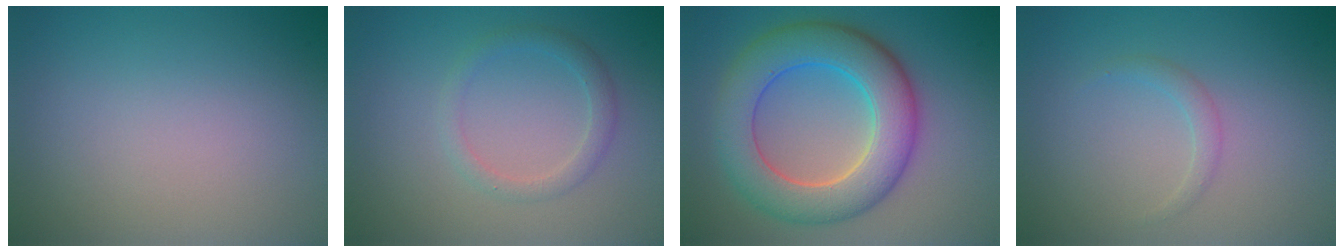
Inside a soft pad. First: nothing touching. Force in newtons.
{"total": 1.9, "press": 1.9, "slide": 0.1}
{"total": 8.7, "press": 8.7, "slide": 0.3}
{"total": 1.1, "press": 1.1, "slide": 0.1}